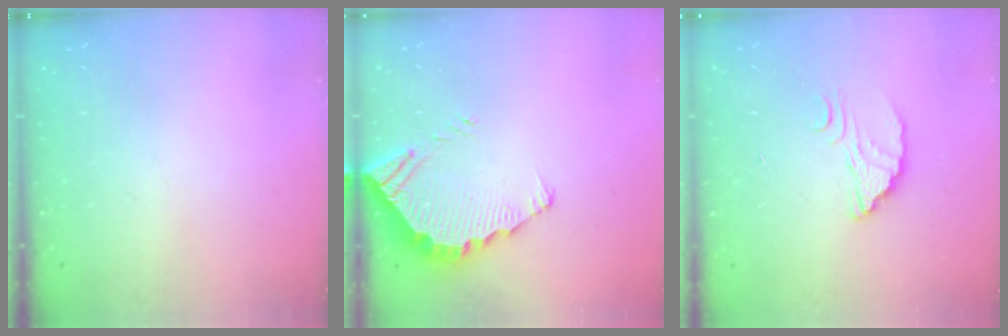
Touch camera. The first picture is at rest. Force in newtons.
{"total": 3.8, "press": 3.8, "slide": 0.2}
{"total": 2.9, "press": 2.9, "slide": 0.0}